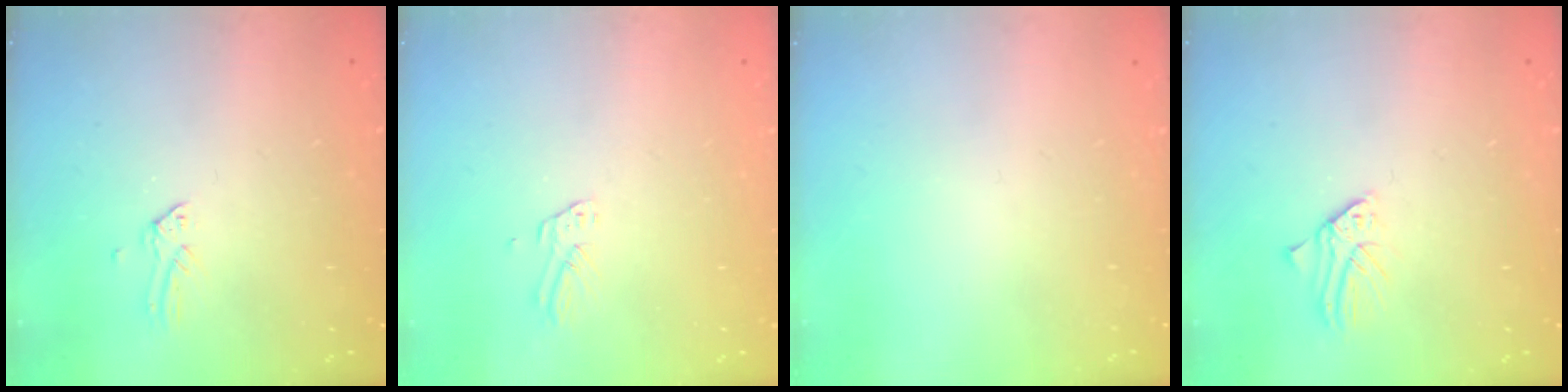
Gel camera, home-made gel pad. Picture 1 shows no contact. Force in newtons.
{"total": 3.3, "press": 3.3, "slide": 0.2}
{"total": 0.0}
{"total": 1.2, "press": 1.2, "slide": 0.1}